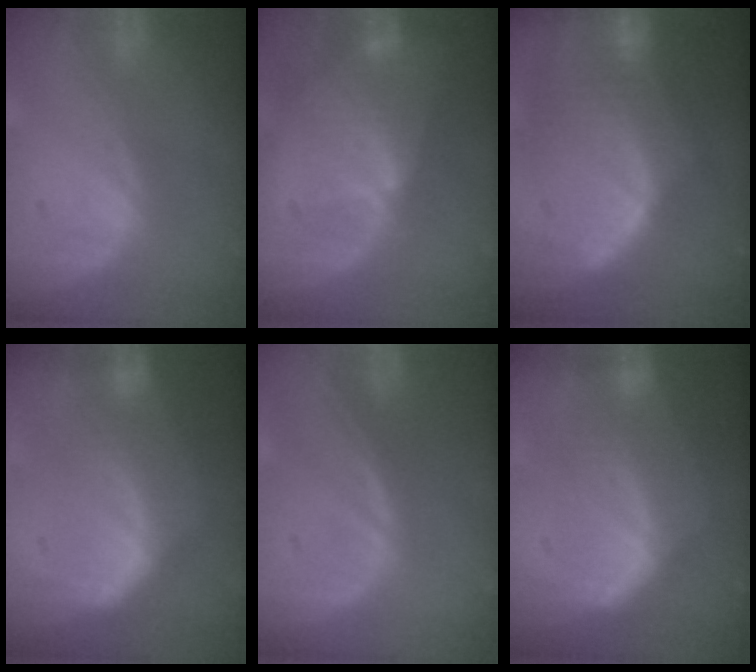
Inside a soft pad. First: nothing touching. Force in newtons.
{"total": 6.4, "press": 6.1, "slide": 2.1}
{"total": 10.1, "press": 9.0, "slide": 4.6}
{"total": 7.5, "press": 6.3, "slide": 4.0}
{"total": 0.0}
{"total": 7.6, "press": 6.5, "slide": 3.9}